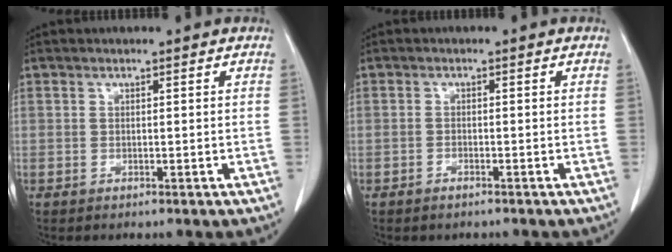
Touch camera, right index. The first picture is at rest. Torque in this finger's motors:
{"motor_torque": [0.16, -0.13, 0.06, 0.01]}